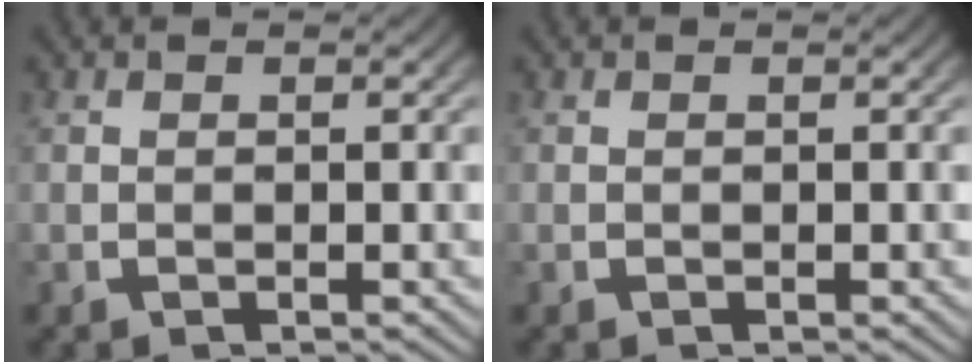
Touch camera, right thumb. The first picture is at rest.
{"total": 0.0}